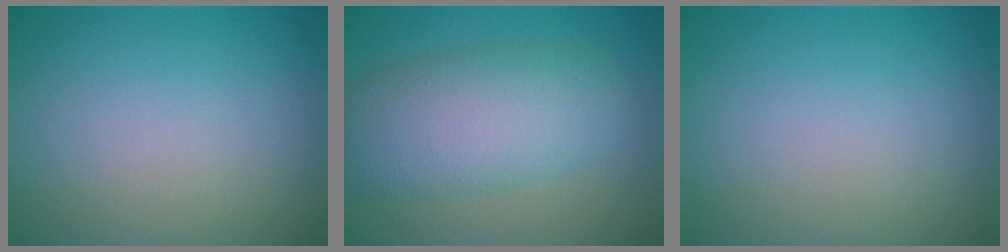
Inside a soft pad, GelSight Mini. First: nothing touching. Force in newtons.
{"total": 7.5, "press": 7.5, "slide": 0.3}
{"total": 0.0}